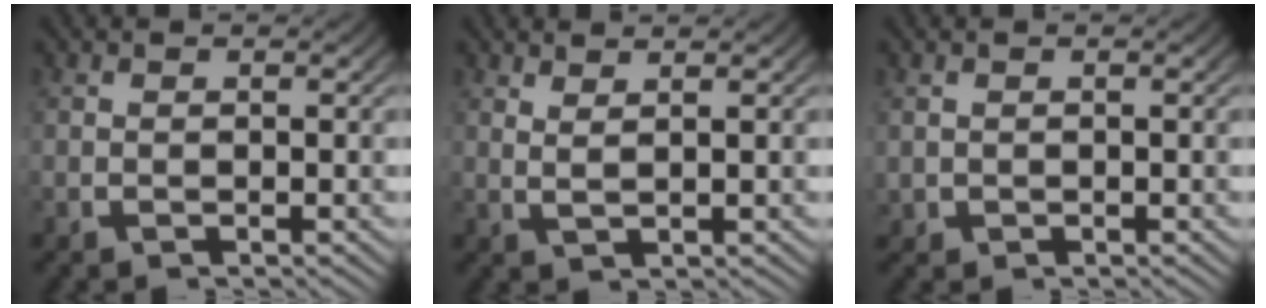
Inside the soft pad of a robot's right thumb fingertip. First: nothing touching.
{"total": 1.8, "force": [1.6, 0.1, 0.8], "torque": [-0.020, -0.002, 0.034]}
{"total": 1.2, "force": [0.1, 1.2, 0.1], "torque": [-0.009, -0.008, 0.007]}